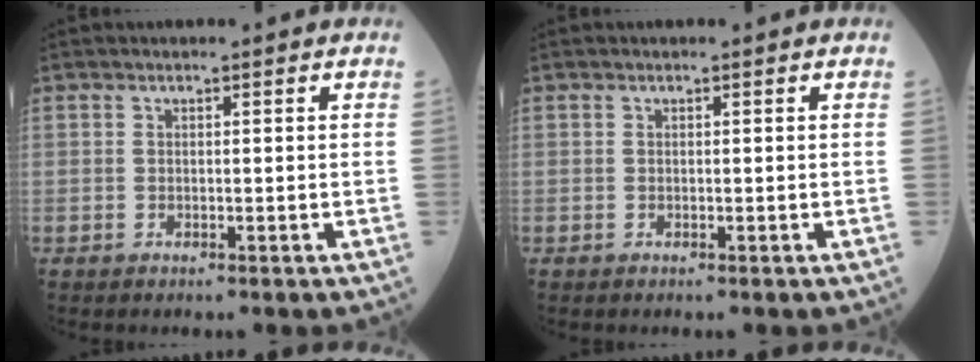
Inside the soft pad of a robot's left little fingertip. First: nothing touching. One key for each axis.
{"total": 0.0}